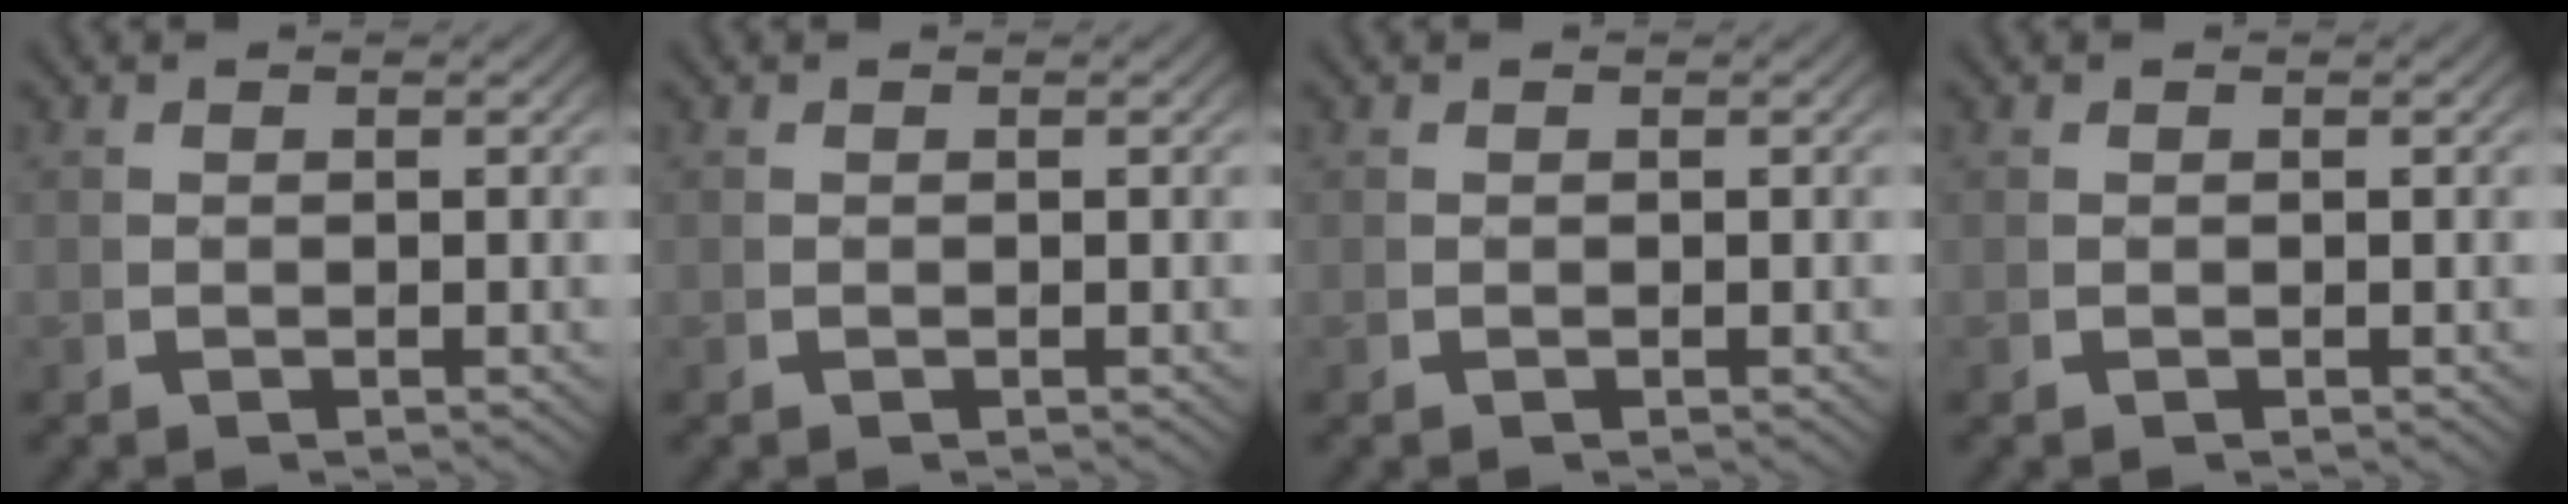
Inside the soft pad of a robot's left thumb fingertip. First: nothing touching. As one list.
[{"total": 0.0}, {"total": 0.0}, {"total": 0.0}]